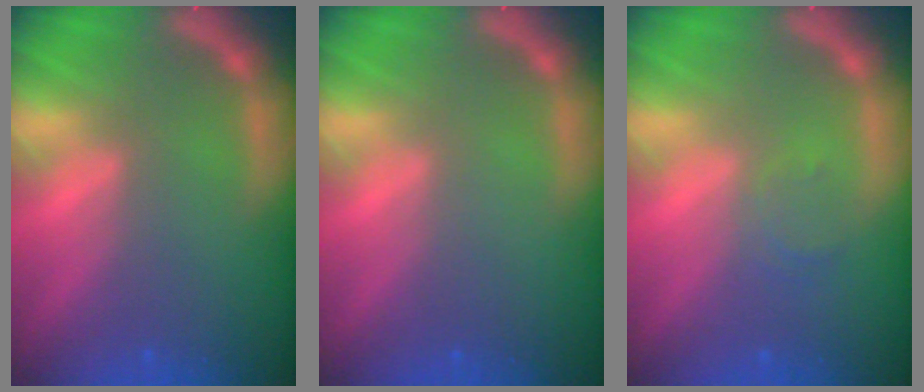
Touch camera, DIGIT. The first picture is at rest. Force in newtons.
{"total": 0.0}
{"total": 1.5}